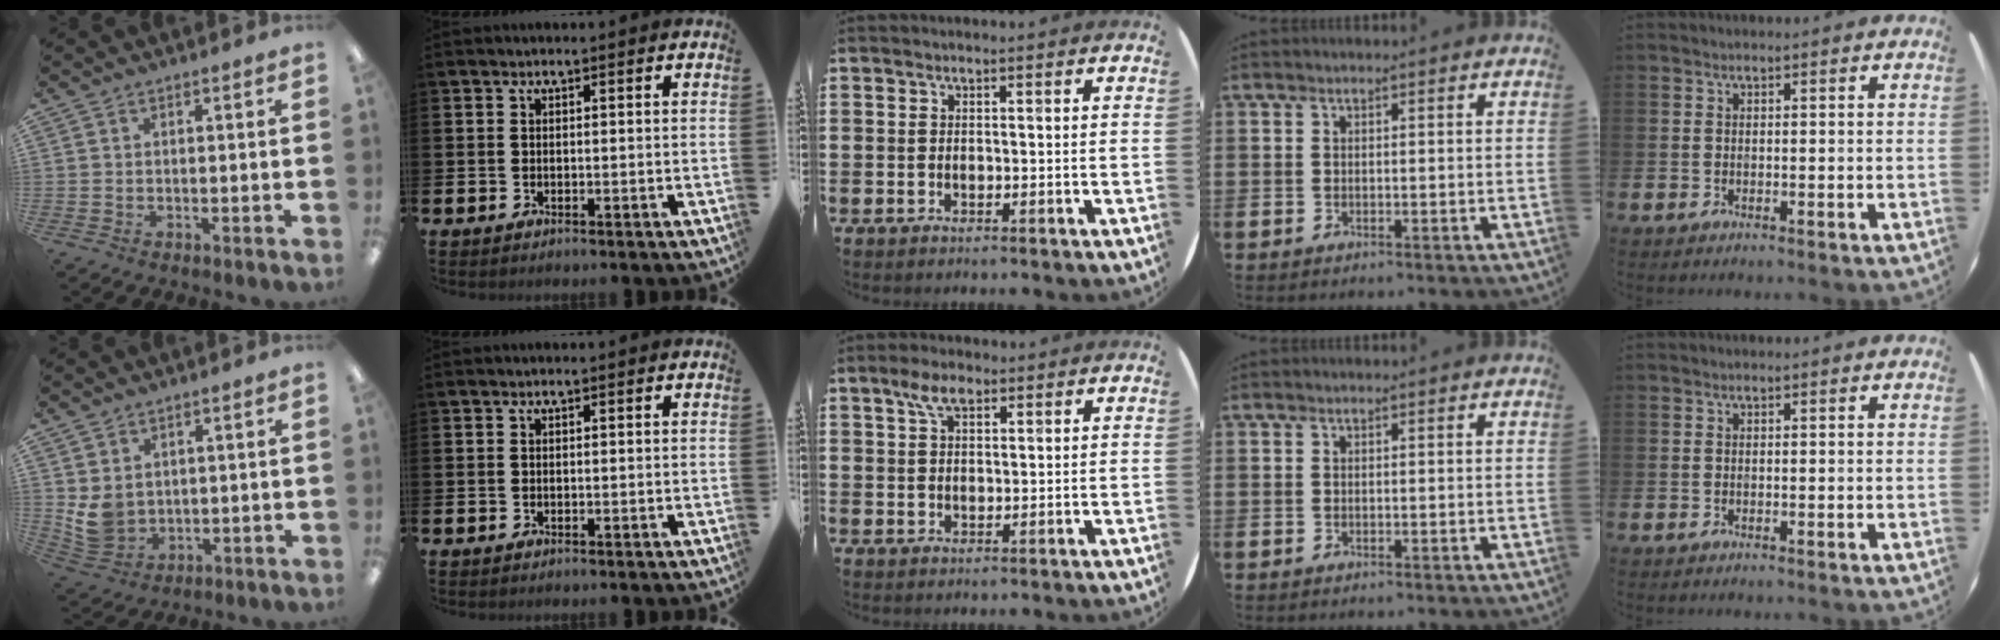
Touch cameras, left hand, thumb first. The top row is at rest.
{"thumb": {"total": 6.3, "force": [2.1, 5.2, 3.0], "torque": [-0.068, -0.008, 0.044]}, "middle": {"total": 4.2, "force": [2.7, 1.9, 2.7], "torque": [-0.050, 0.006, 0.046]}}